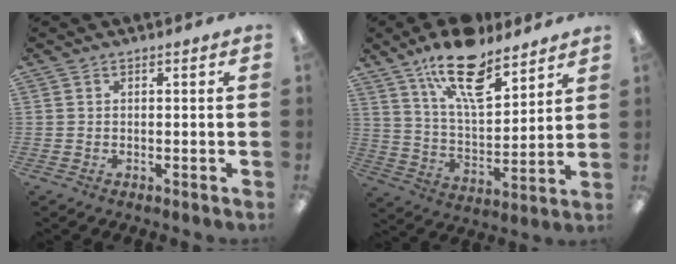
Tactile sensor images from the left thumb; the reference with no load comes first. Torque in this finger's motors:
{"motor_torque": [0.43, 0.37, 1.57, -1.20, 0.39]}